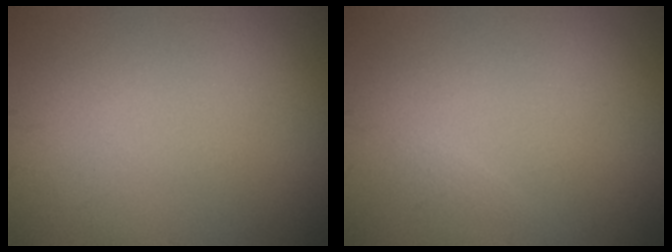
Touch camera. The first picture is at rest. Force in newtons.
{"total": 0.5, "press": 0.5, "slide": 0.1}